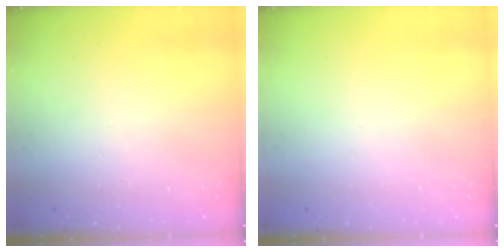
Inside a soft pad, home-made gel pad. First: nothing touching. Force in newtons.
{"total": 0.0}